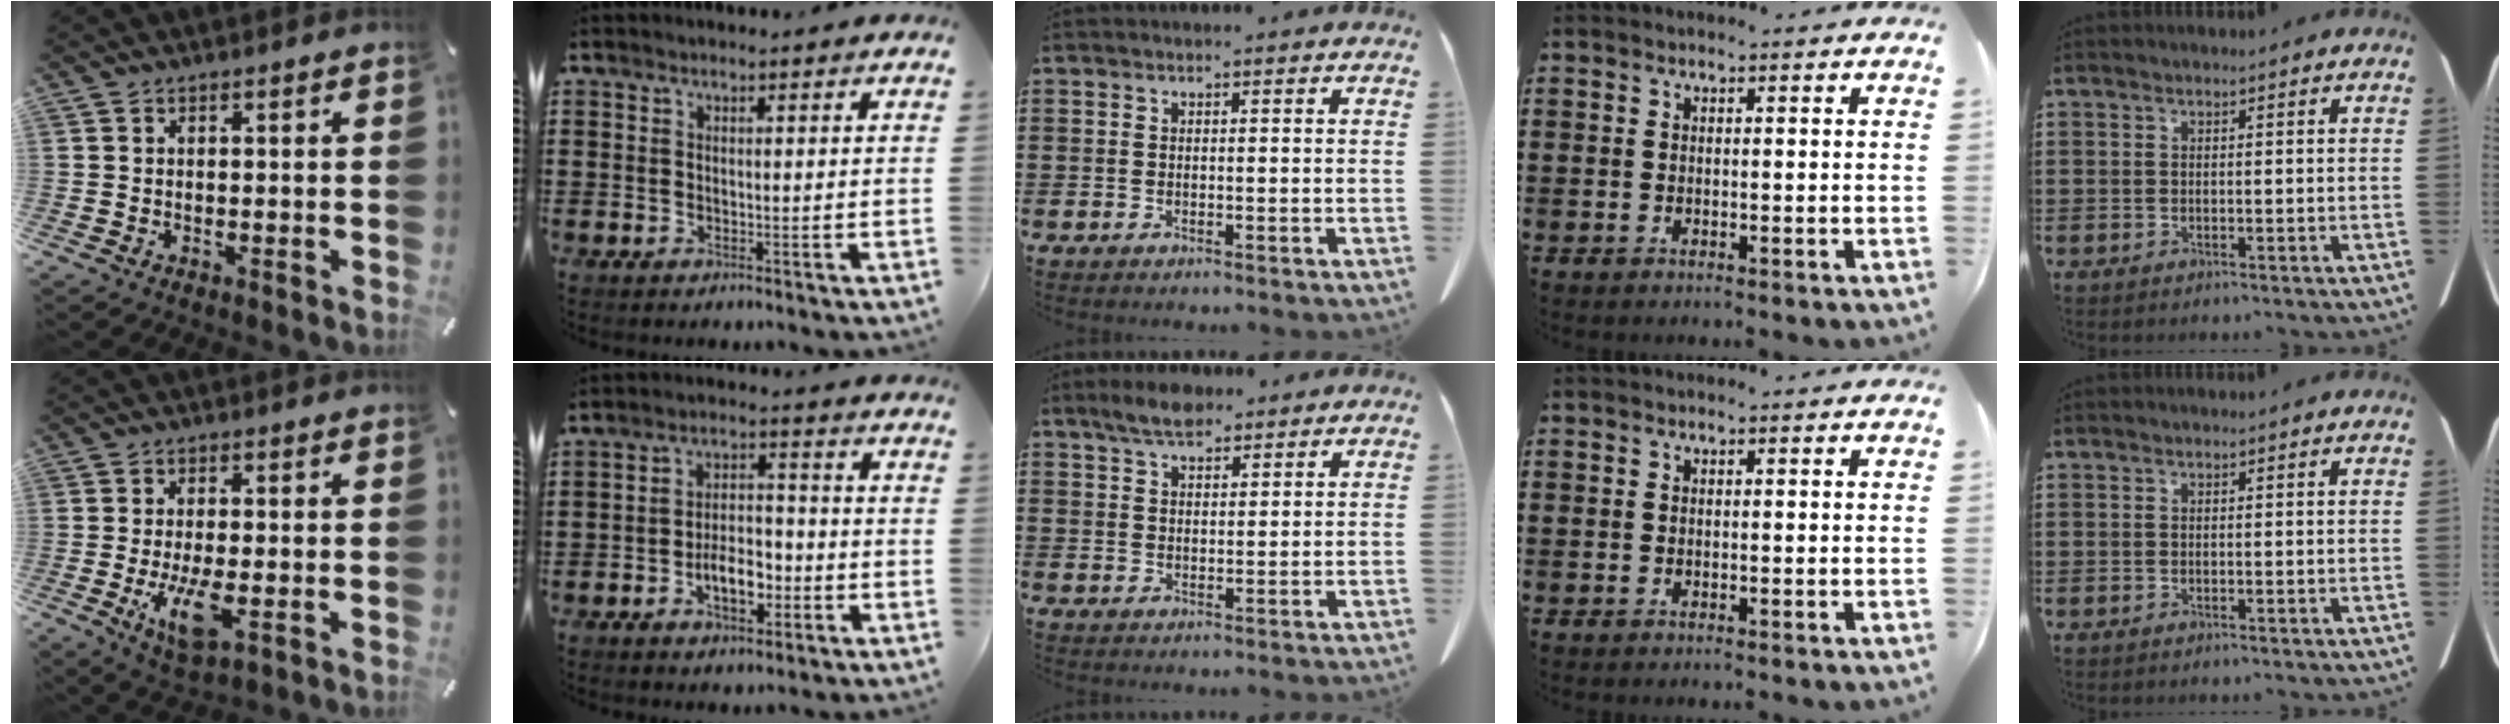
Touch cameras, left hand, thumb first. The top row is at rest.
{"thumb": {"total": 9.4, "force": [-2.1, 3.6, 8.4], "torque": [-0.164, -0.022, -0.036]}, "index": {"total": 6.5, "force": [-2.6, 3.3, 4.9], "torque": [-0.080, 0.001, -0.052]}, "middle": {"total": 4.7, "force": [3.9, 1.6, 2.1], "torque": [-0.044, -0.007, 0.069]}}